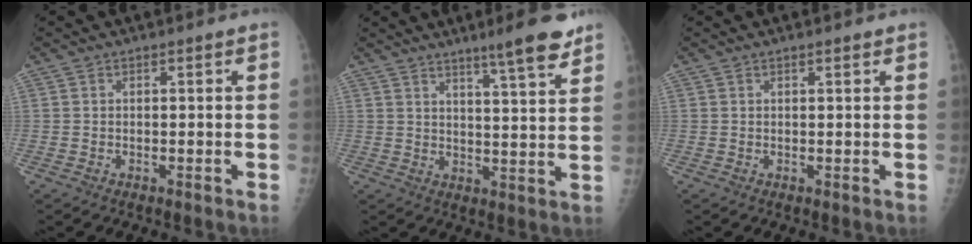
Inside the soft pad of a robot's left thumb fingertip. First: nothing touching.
{"total": 9.3, "force": [6.6, 0.6, 6.5], "torque": [-0.085, -0.041, 0.097]}
{"total": 1.0, "force": [0.7, 0.2, 0.7], "torque": [-0.010, -0.001, 0.009]}